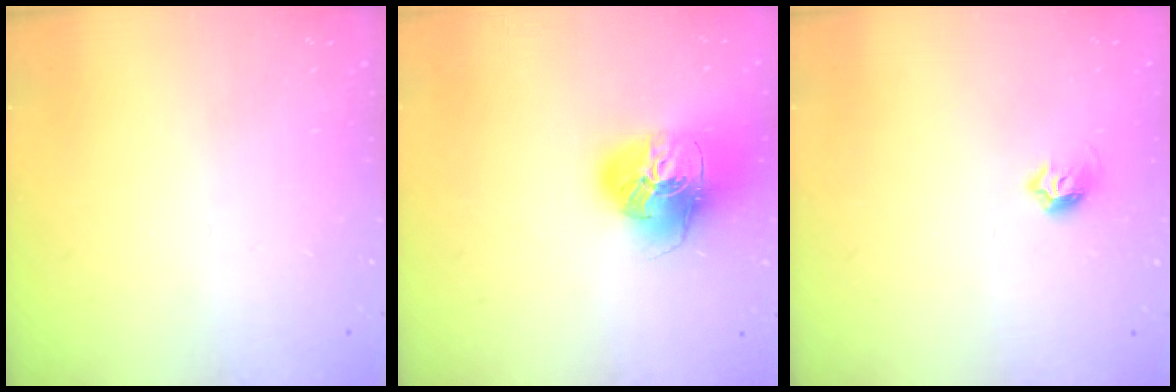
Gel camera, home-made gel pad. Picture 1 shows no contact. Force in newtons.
{"total": 19.5, "press": 19.4, "slide": 2.2}
{"total": 5.6, "press": 5.5, "slide": 1.3}